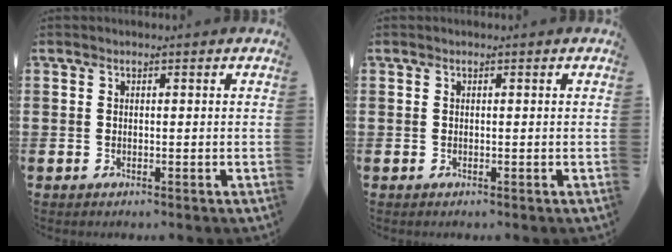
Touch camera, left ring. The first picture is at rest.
{"total": 0.0}